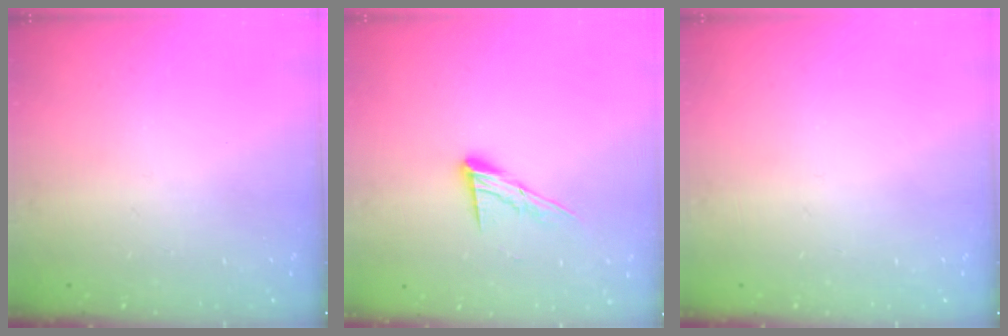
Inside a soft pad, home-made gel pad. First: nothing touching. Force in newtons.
{"total": 10.7, "press": 10.6, "slide": 1.3}
{"total": 0.0}